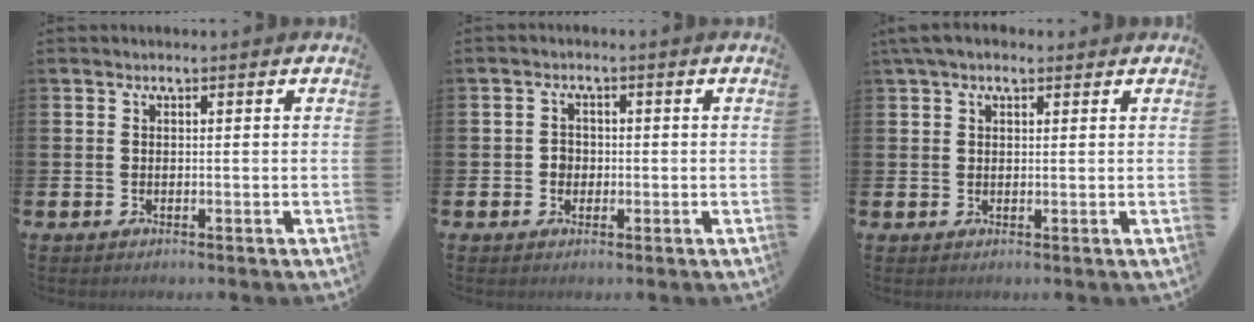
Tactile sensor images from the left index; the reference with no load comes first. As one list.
[{"total": 1.9, "force": [-0.3, 1.7, 0.6], "torque": [0.001, 0.002, -0.012]}, {"total": 2.9, "force": [2.0, 1.2, 1.7], "torque": [-0.026, 0.003, 0.034]}]